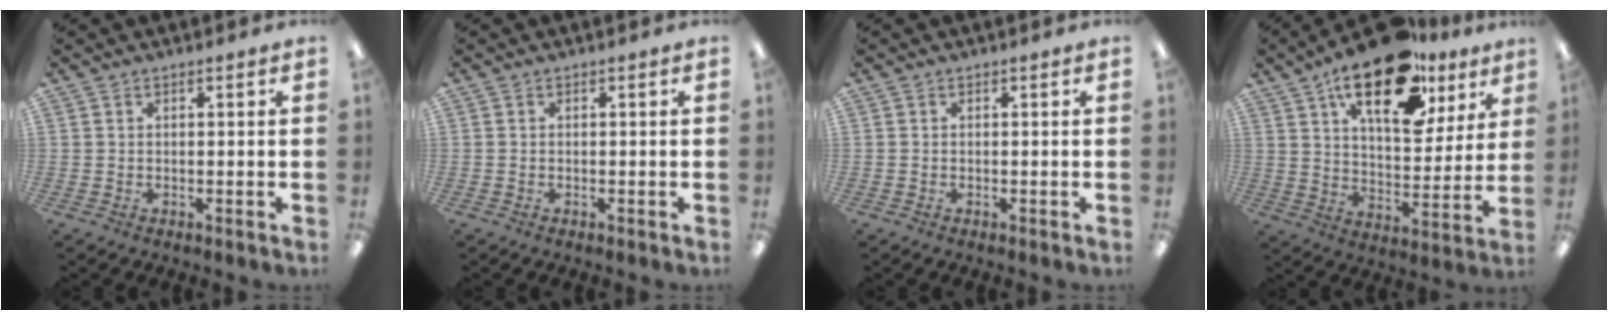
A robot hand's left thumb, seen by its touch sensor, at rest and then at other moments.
{"total": 0.0}
{"total": 0.0}
{"total": 22.7, "force": [14.0, 10.4, 14.4], "torque": [-0.218, -0.067, 0.234]}